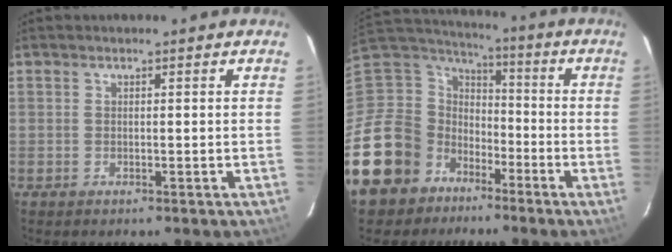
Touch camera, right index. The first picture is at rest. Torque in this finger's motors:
{"motor_torque": [-0.02, -0.43, -0.73, -0.21]}